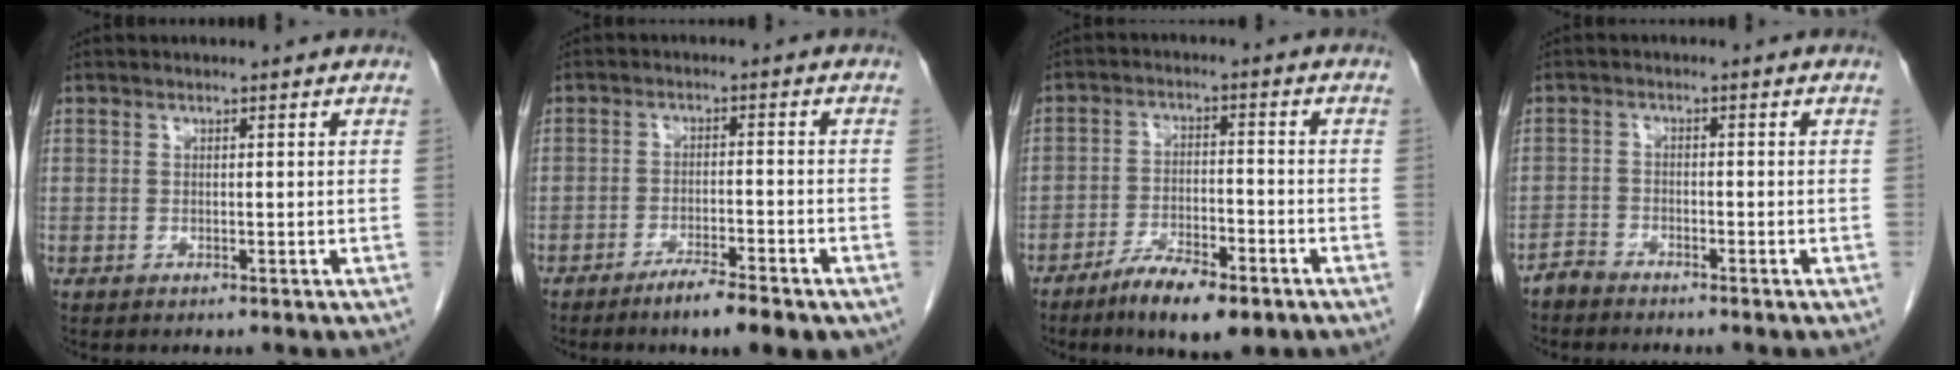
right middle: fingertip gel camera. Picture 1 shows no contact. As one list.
[{"total": 6.3, "force": [-4.4, 0.8, 4.5], "torque": [-0.067, -0.008, -0.067]}, {"total": 8.5, "force": [-5.7, 2.2, 6.0], "torque": [-0.102, -0.008, -0.091]}, {"total": 2.2, "force": [-2.1, 0.5, 0.0], "torque": [0.002, -0.002, -0.041]}]